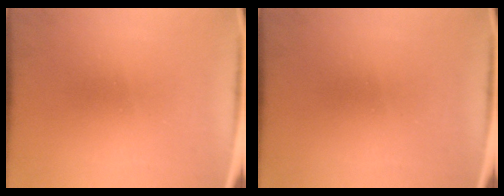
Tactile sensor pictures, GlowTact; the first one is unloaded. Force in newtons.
{"total": 0.0}